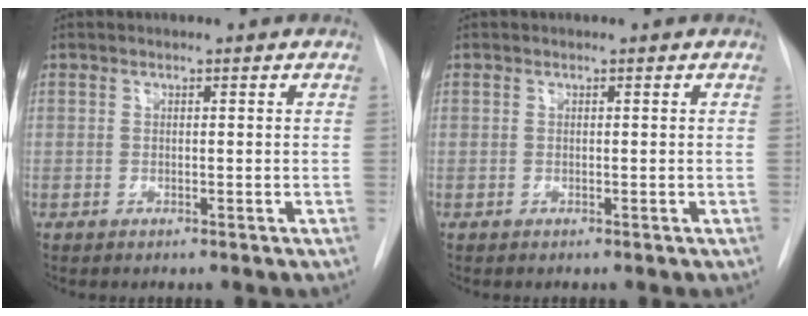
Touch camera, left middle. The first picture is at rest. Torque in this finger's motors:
{"motor_torque": [0.00, 0.00, 0.00, 0.01]}